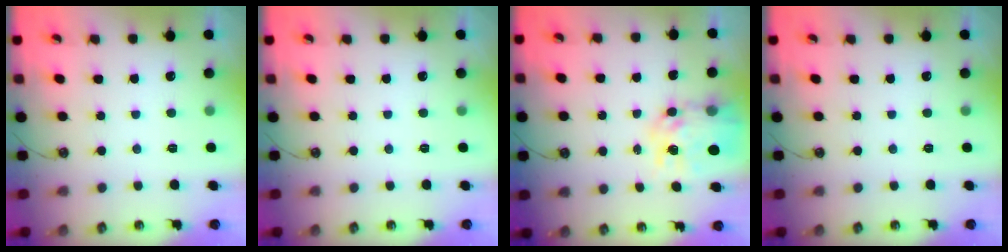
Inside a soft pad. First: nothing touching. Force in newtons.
{"total": 0.0}
{"total": 11.2, "press": 11.2, "slide": 1.1}
{"total": 0.0}